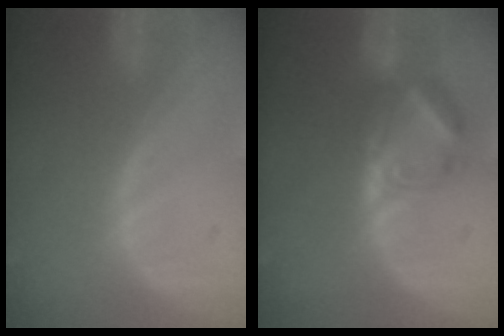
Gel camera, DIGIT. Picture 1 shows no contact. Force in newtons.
{"total": 5.9, "press": 5.9, "slide": 0.5}